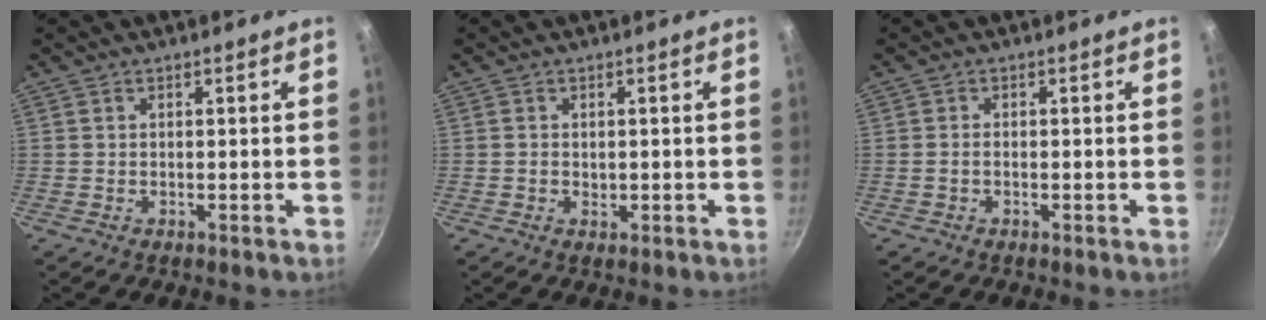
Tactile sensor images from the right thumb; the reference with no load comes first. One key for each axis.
{"total": 1.2, "fx": 0.0, "fy": 1.0, "fz": 0.7, "tx": -0.011, "ty": 0.000, "tz": 0.000}
{"total": 1.1, "fx": -0.3, "fy": 0.6, "fz": 0.9, "tx": -0.020, "ty": 0.006, "tz": -0.007}